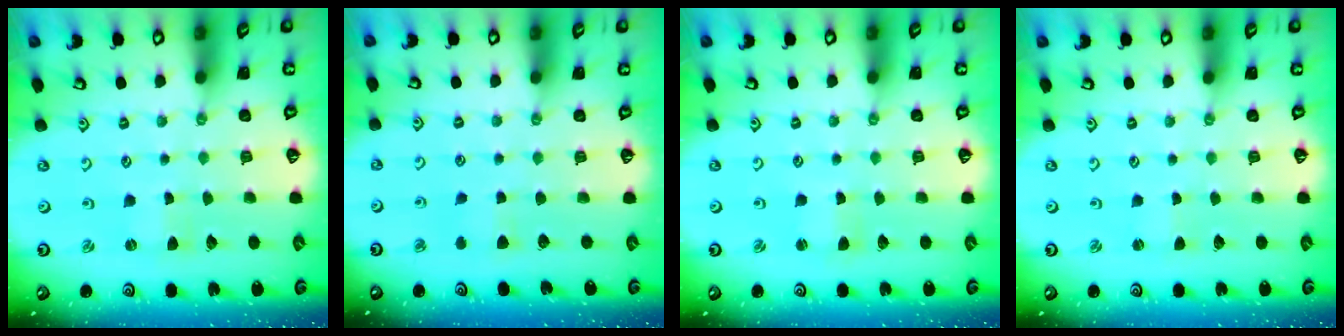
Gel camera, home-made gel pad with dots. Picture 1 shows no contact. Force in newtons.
{"total": 3.5, "press": 3.5, "slide": 0.6}
{"total": 1.4, "press": 1.4, "slide": 0.3}
{"total": 0.0}